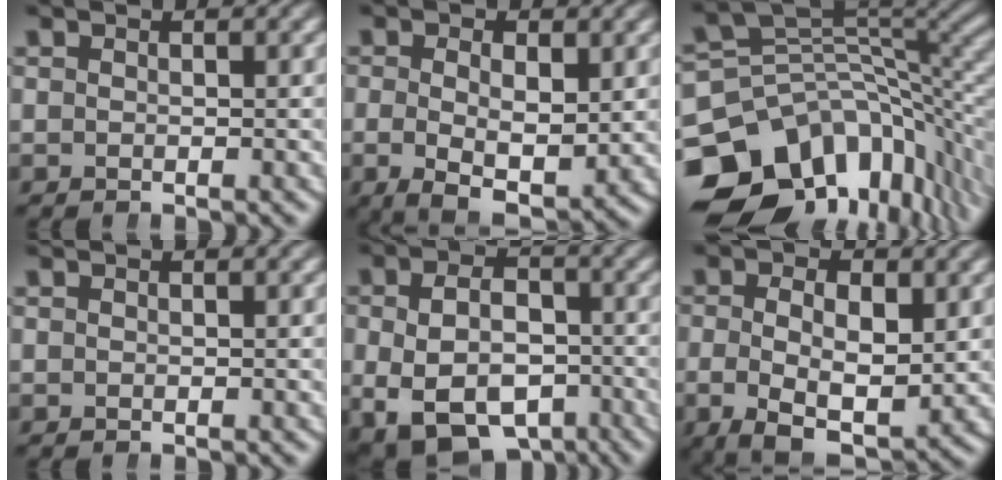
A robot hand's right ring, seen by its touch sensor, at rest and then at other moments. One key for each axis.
{"total": 6.3, "fx": -2.7, "fy": 3.6, "fz": 4.5, "tx": -0.076, "ty": -0.036, "tz": -0.029}
{"total": 18.0, "fx": -5.3, "fy": 12.8, "fz": 11.5, "tx": -0.177, "ty": -0.043, "tz": -0.073}
{"total": 0.0}
{"total": 10.5, "fx": -5.1, "fy": 7.2, "fz": 5.6, "tx": -0.096, "ty": -0.044, "tz": -0.066}
{"total": 8.1, "fx": -3.4, "fy": 5.0, "fz": 5.4, "tx": -0.093, "ty": -0.040, "tz": -0.040}